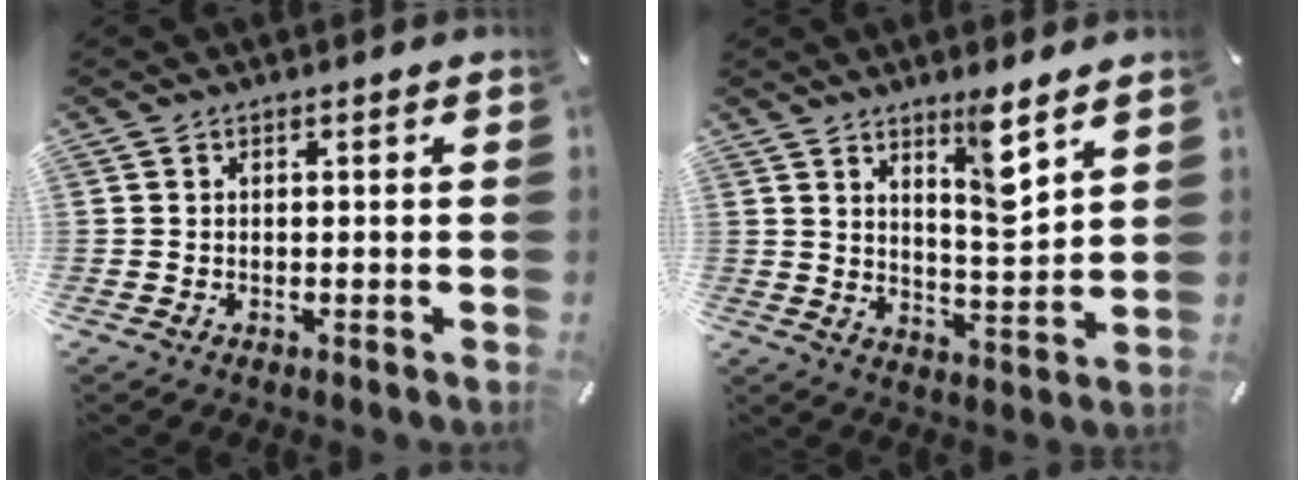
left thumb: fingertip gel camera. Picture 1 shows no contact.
{"total": 8.5, "force": [6.2, 1.5, 5.6], "torque": [-0.079, -0.049, 0.099]}